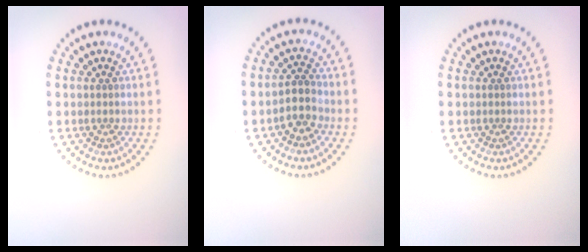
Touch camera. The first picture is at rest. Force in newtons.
{"total": 2.4, "press": 2.0, "slide": 1.3}
{"total": 0.0}